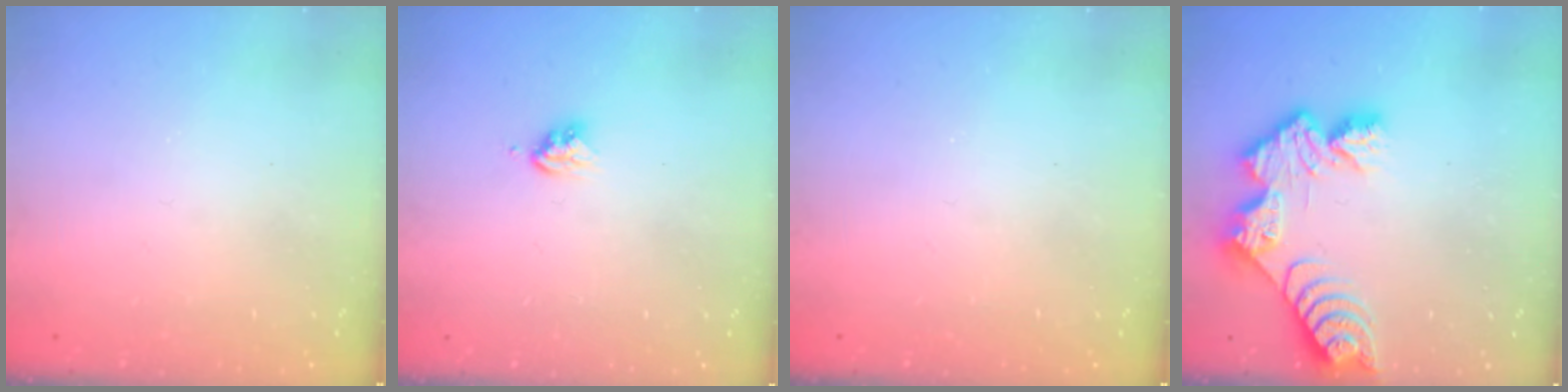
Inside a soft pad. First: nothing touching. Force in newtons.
{"total": 3.6, "press": 3.6, "slide": 0.5}
{"total": 0.0}
{"total": 11.4, "press": 11.3, "slide": 0.9}